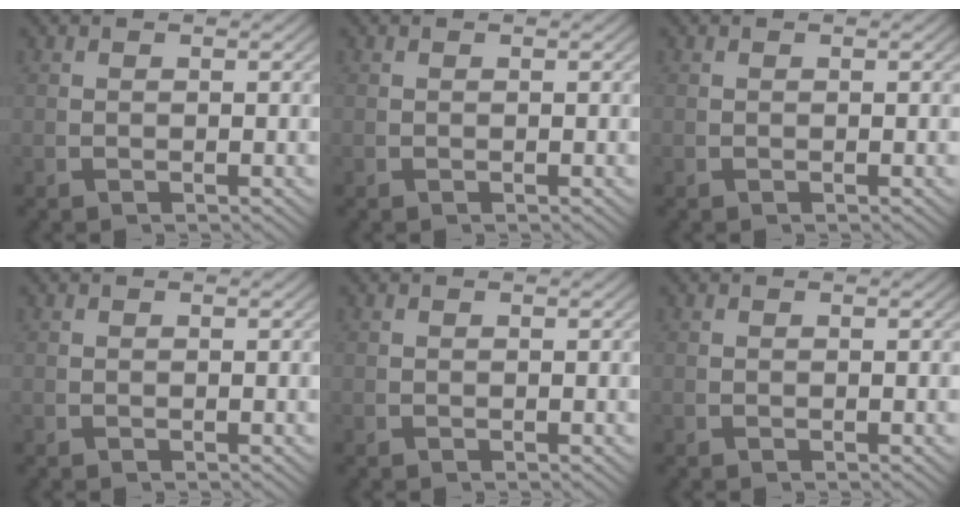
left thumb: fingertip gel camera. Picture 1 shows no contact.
{"total": 0.0}
{"total": 0.0}
{"total": 0.0}
{"total": 0.0}
{"total": 0.0}